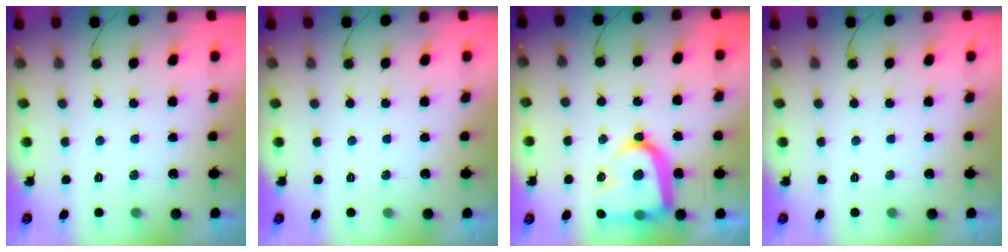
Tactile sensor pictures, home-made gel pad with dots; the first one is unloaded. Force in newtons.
{"total": 0.0}
{"total": 19.6, "press": 19.5, "slide": 1.7}
{"total": 0.0}